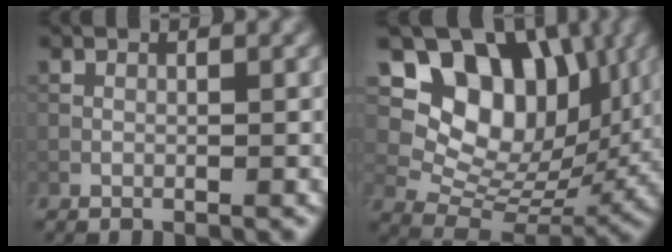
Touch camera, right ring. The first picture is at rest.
{"total": 11.9, "force": [4.8, 8.2, 7.1], "torque": [-0.111, -0.004, 0.086]}